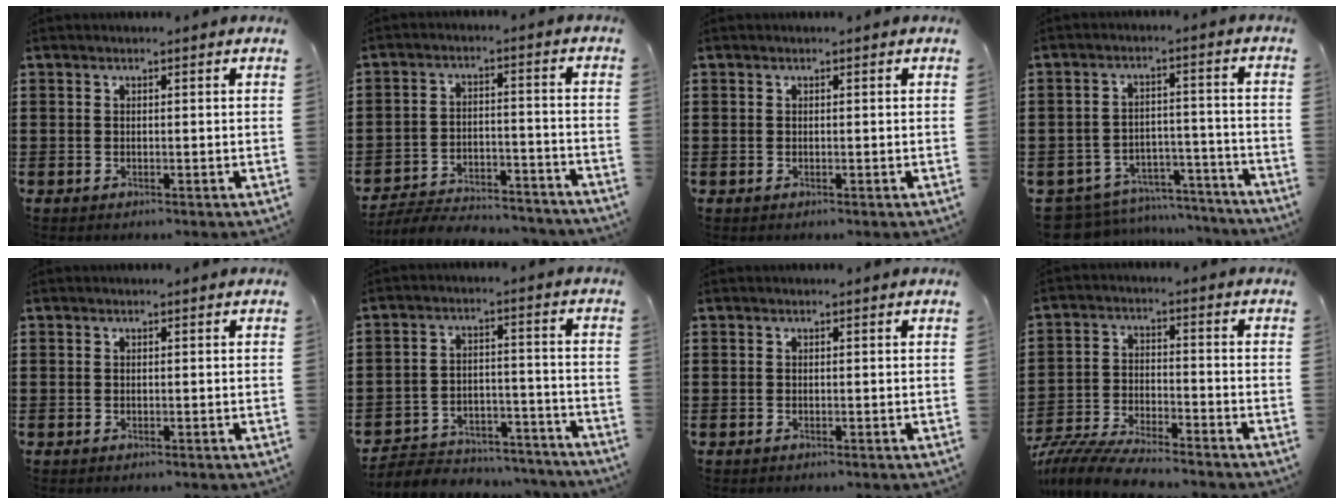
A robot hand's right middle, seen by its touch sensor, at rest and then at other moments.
{"total": 5.5, "force": [-5.3, 0.8, 1.0], "torque": [-0.022, 0.009, -0.108]}
{"total": 0.0}
{"total": 7.4, "force": [-7.1, 1.7, 1.3], "torque": [-0.035, 0.019, -0.142]}
{"total": 0.0}
{"total": 5.4, "force": [-5.2, 1.2, 0.5], "torque": [-0.017, 0.012, -0.109]}
{"total": 0.0}
{"total": 7.2, "force": [-7.0, 0.5, 1.9], "torque": [-0.042, 0.003, -0.137]}